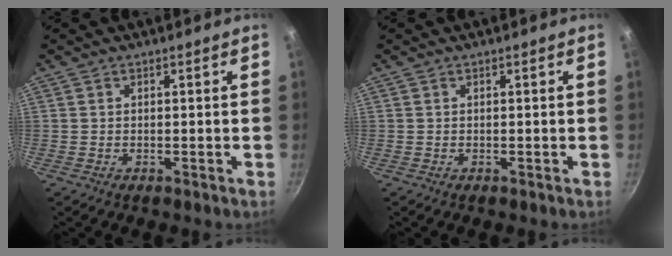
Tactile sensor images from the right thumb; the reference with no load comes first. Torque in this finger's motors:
{"motor_torque": [-0.29, 0.03, 0.20, -0.15, 0.04]}